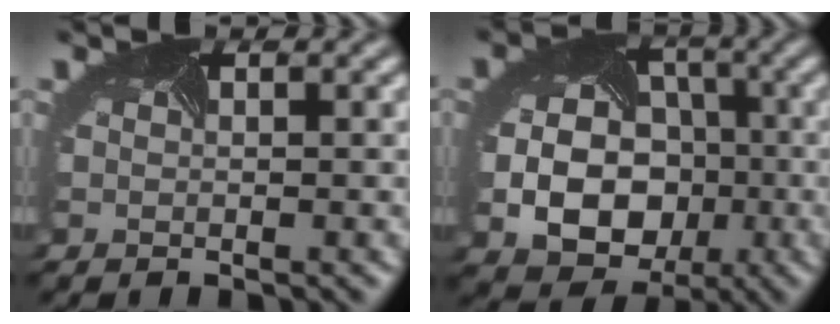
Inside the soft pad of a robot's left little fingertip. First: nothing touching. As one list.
[{"total": 11.3, "force": [-2.3, 9.4, 5.8], "torque": [-0.088, -0.041, -0.043]}]